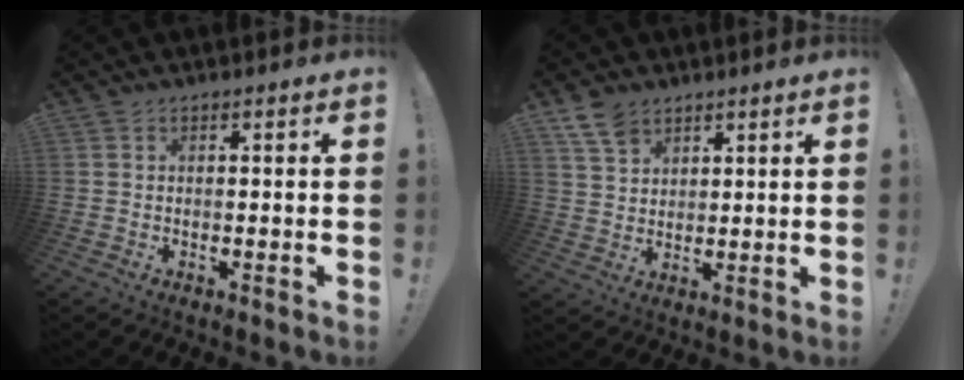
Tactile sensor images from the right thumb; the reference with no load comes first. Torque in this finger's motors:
{"motor_torque": [0.00, 0.12, -0.28, -0.09, -0.50]}